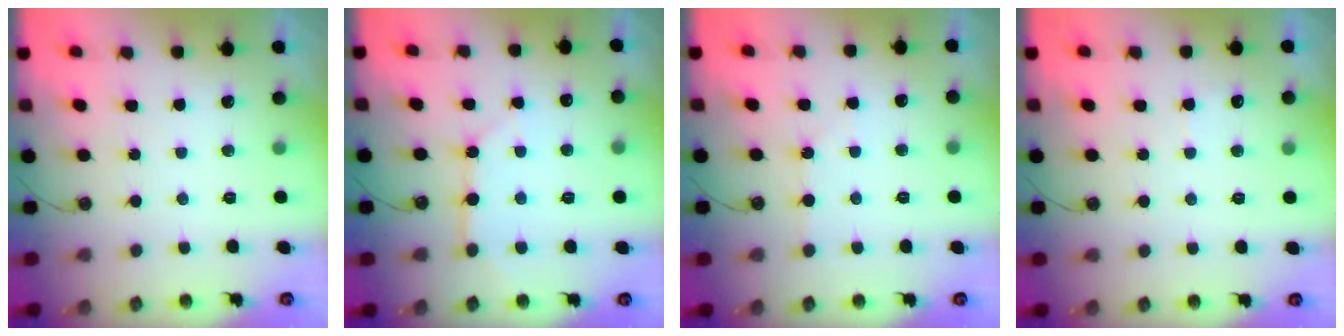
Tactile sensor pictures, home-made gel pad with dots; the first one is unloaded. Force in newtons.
{"total": 4.5, "press": 4.4, "slide": 0.5}
{"total": 2.9, "press": 2.8, "slide": 0.5}
{"total": 2.7, "press": 2.7, "slide": 0.3}